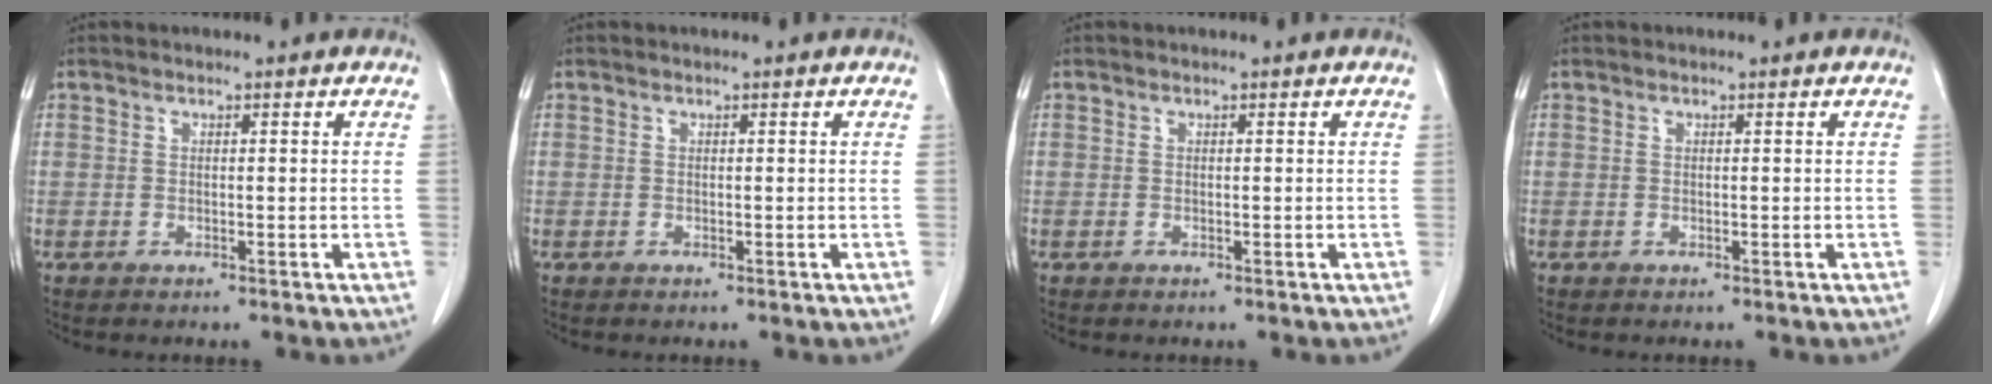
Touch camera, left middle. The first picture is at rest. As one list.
[{"total": 0.0}, {"total": 0.0}, {"total": 0.0}]